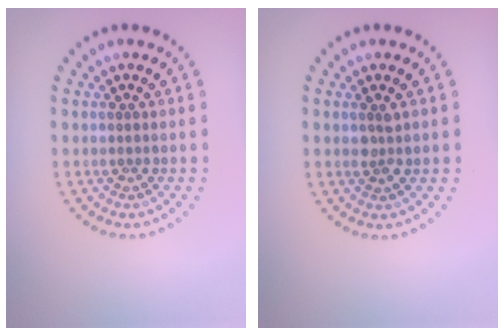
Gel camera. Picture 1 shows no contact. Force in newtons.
{"total": 1.0, "press": 1.0, "slide": 0.3}